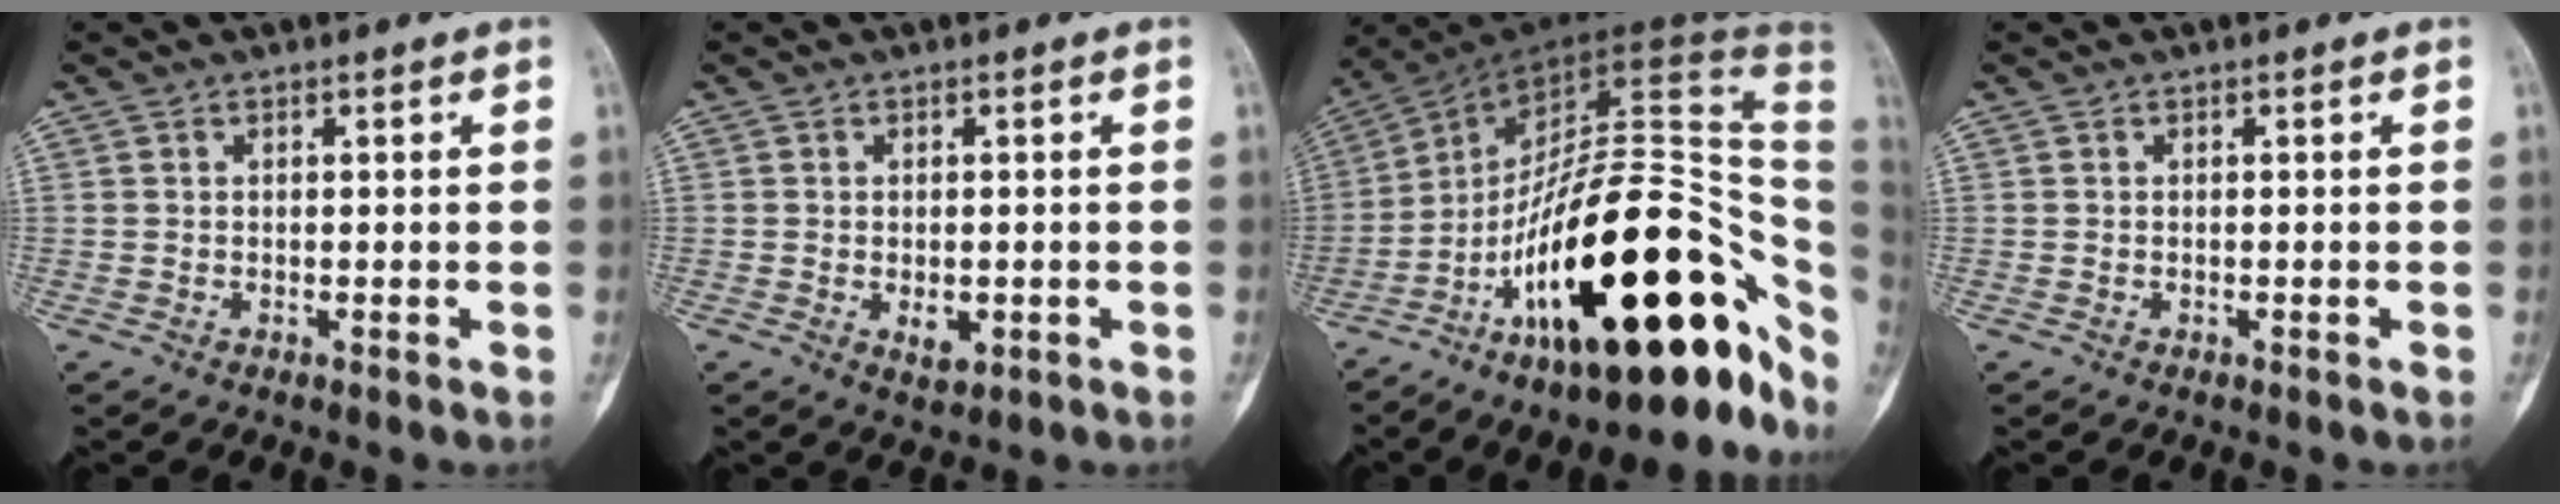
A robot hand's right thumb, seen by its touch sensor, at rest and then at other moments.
{"total": 3.1, "force": [-0.8, 1.8, 2.4], "torque": [-0.026, -0.002, -0.004]}
{"total": 33.3, "force": [-10.2, 13.4, 28.7], "torque": [-0.349, 0.076, -0.157]}
{"total": 0.0}